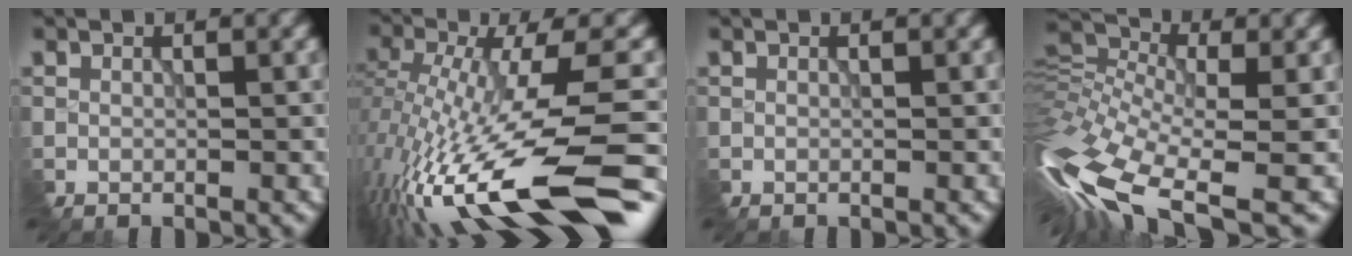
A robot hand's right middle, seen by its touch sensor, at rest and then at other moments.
{"total": 15.4, "force": [-6.5, 4.1, 13.4], "torque": [-0.255, -0.015, -0.104]}
{"total": 0.0}
{"total": 14.4, "force": [-7.2, 6.6, 10.5], "torque": [-0.257, -0.005, -0.133]}